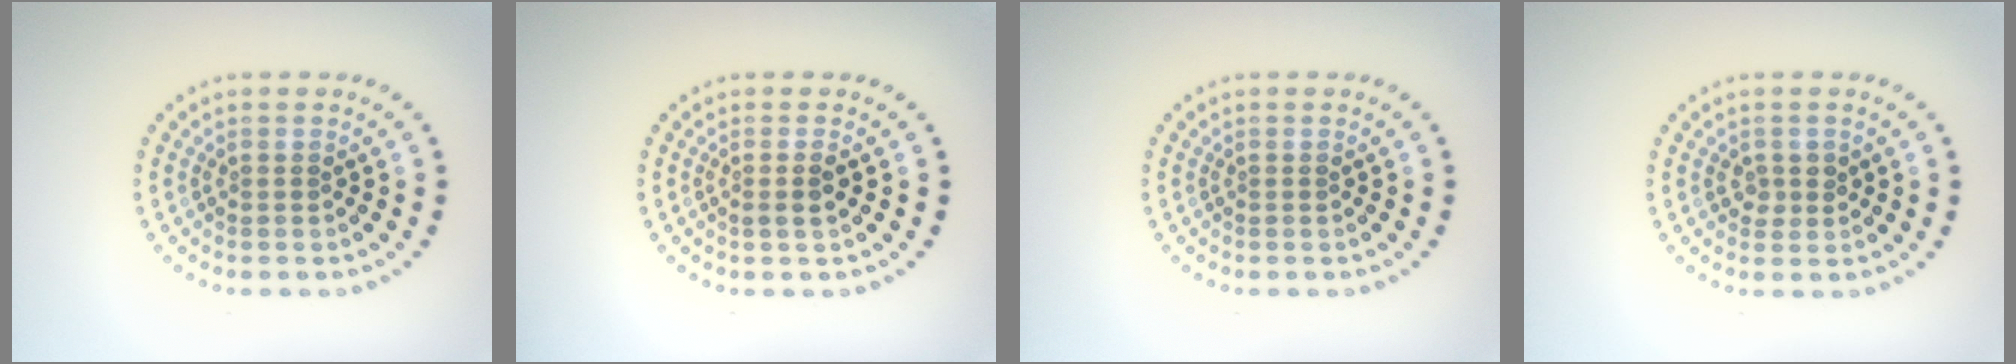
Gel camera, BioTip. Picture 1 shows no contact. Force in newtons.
{"total": 1.2, "press": 1.0, "slide": 0.7}
{"total": 0.0}
{"total": 1.5, "press": 1.4, "slide": 0.6}